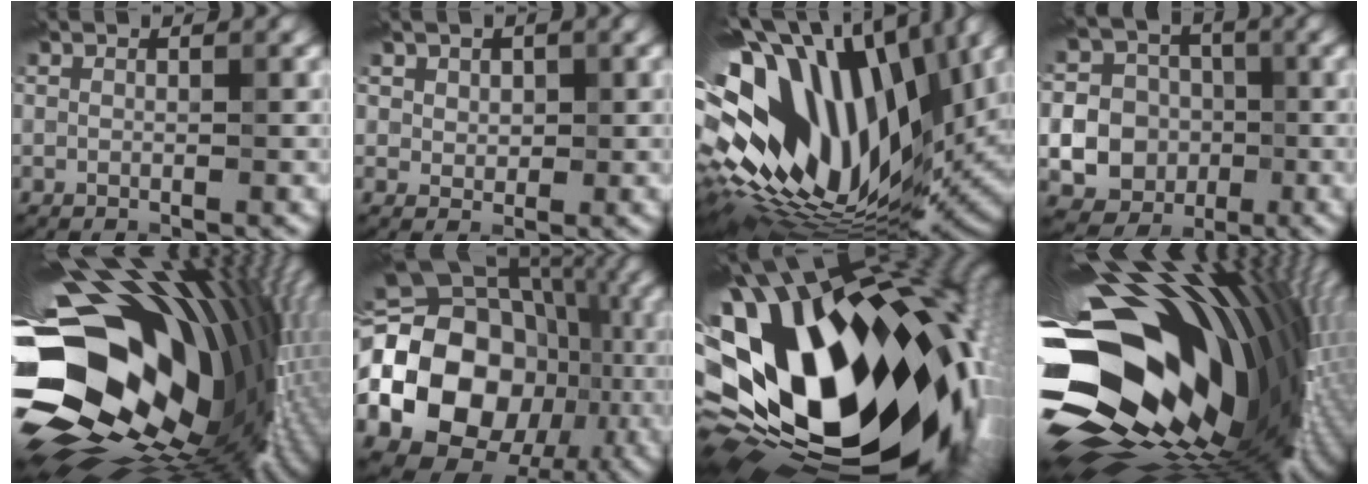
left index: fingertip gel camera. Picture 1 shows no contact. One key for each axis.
{"total": 2.5, "fx": 1.5, "fy": 1.8, "fz": 0.9, "tx": -0.025, "ty": -0.003, "tz": 0.031}
{"total": 18.9, "fx": 2.1, "fy": 11.1, "fz": 15.2, "tx": -0.286, "ty": -0.010, "tz": 0.036}
{"total": 16.7, "fx": -3.2, "fy": 15.8, "fz": 4.3, "tx": -0.117, "ty": -0.012, "tz": -0.076}
{"total": 20.9, "fx": -0.5, "fy": 14.5, "fz": 15.0, "tx": -0.297, "ty": -0.045, "tz": 0.008}
{"total": 19.9, "fx": -3.1, "fy": 16.3, "fz": 11.0, "tx": -0.189, "ty": -0.018, "tz": -0.065}
{"total": 22.3, "fx": -0.6, "fy": 13.5, "fz": 17.8, "tx": -0.339, "ty": -0.096, "tz": 0.020}
{"total": 20.9, "fx": -0.5, "fy": 12.7, "fz": 16.6, "tx": -0.309, "ty": -0.050, "tz": -0.006}